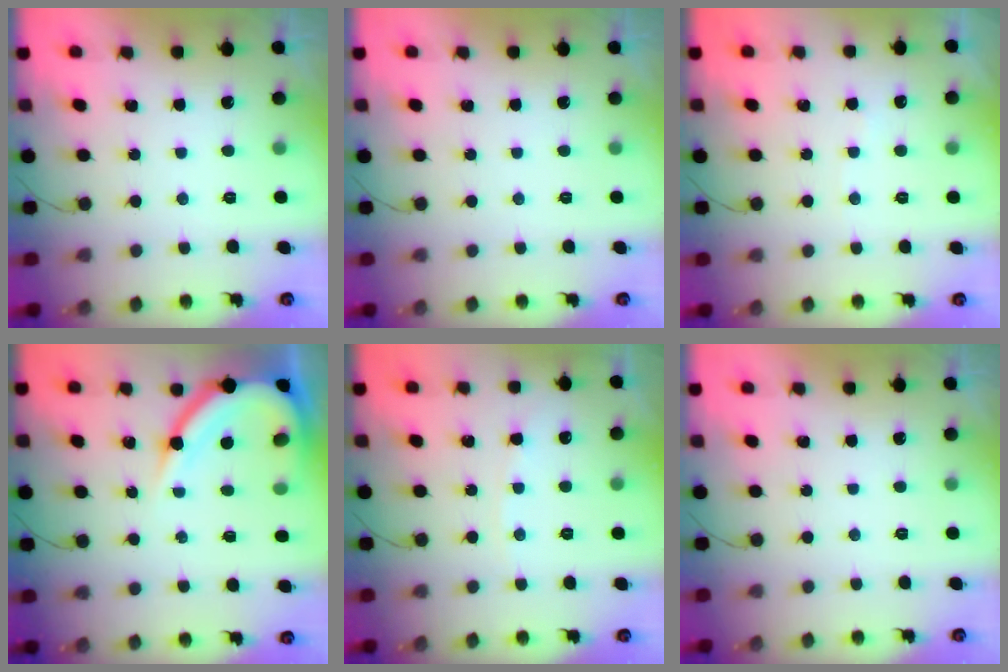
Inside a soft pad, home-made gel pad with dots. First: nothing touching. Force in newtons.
{"total": 0.0}
{"total": 2.4, "press": 2.3, "slide": 0.3}
{"total": 12.3, "press": 12.2, "slide": 1.3}
{"total": 3.5, "press": 3.5, "slide": 0.4}
{"total": 0.0}